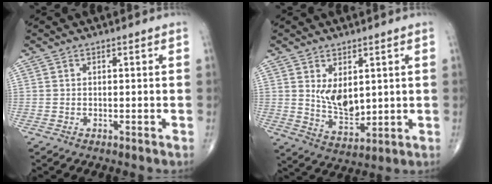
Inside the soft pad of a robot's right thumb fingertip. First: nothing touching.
{"total": 7.5, "force": [1.9, 4.3, 5.9], "torque": [-0.083, -0.025, 0.050]}